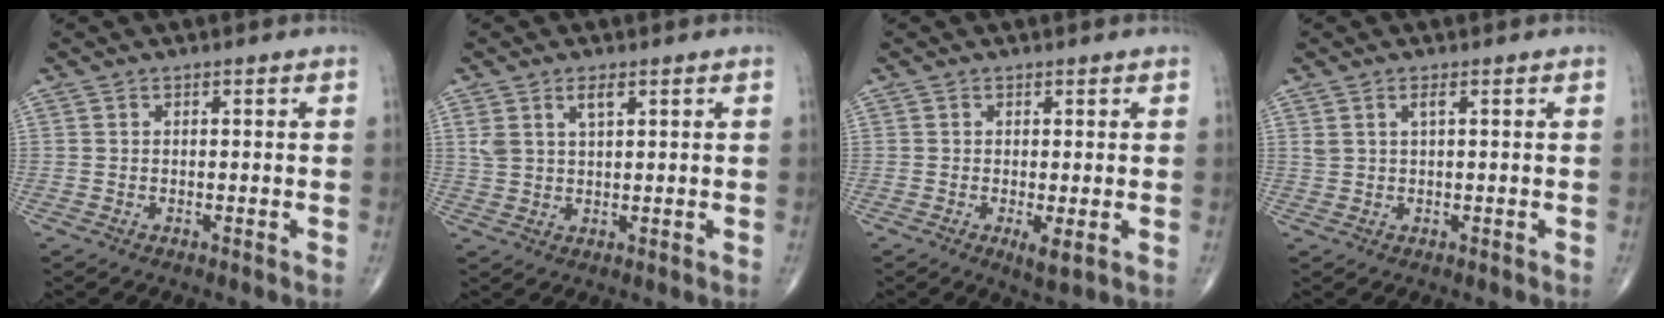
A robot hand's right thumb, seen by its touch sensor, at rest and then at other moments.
{"total": 4.0, "force": [2.1, 1.7, 2.9], "torque": [-0.057, -0.002, 0.045]}
{"total": 2.6, "force": [-0.5, 0.6, 2.5], "torque": [-0.047, -0.011, -0.008]}
{"total": 1.8, "force": [0.9, 0.4, 1.5], "torque": [-0.038, 0.003, 0.022]}